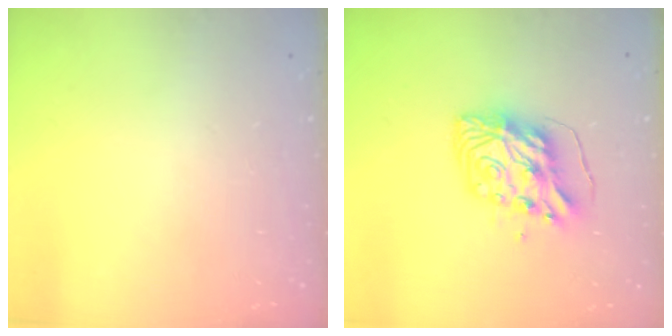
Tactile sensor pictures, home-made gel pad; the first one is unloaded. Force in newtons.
{"total": 11.0, "press": 10.9, "slide": 1.6}